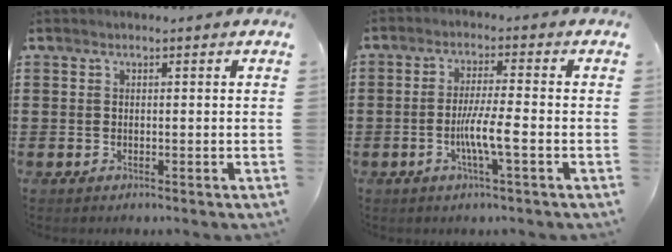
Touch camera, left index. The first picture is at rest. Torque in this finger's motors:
{"motor_torque": [1.00, 0.44, 0.20, 0.15]}